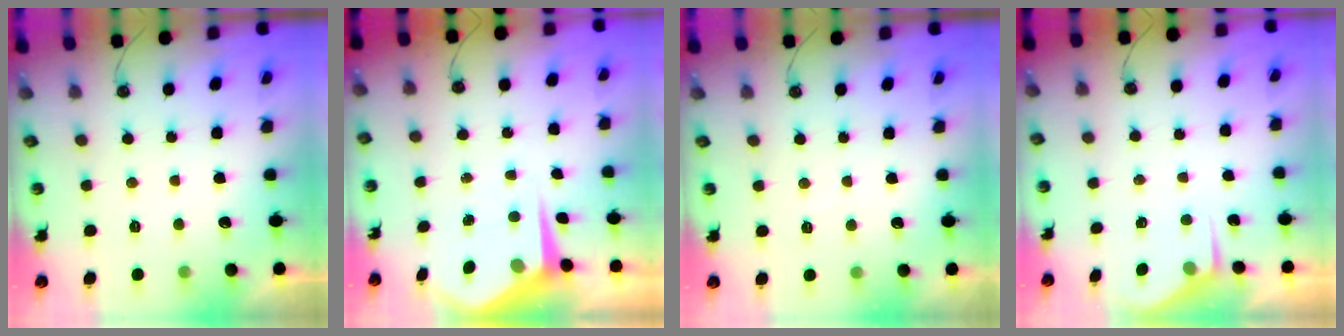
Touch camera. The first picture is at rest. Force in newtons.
{"total": 6.9, "press": 6.9, "slide": 0.6}
{"total": 2.6, "press": 2.6, "slide": 0.4}
{"total": 3.2, "press": 3.2, "slide": 0.5}